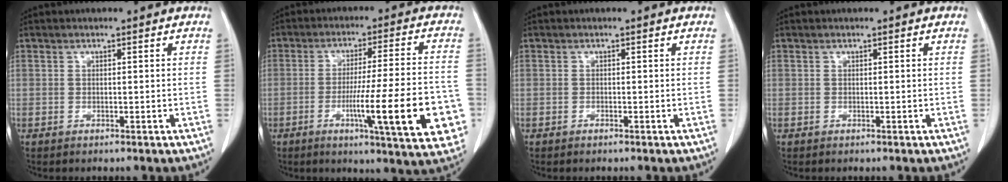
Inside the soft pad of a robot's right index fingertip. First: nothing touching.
{"total": 18.0, "force": [-5.5, 1.5, 17.1], "torque": [-0.187, -0.003, -0.071]}
{"total": 0.0}
{"total": 0.0}